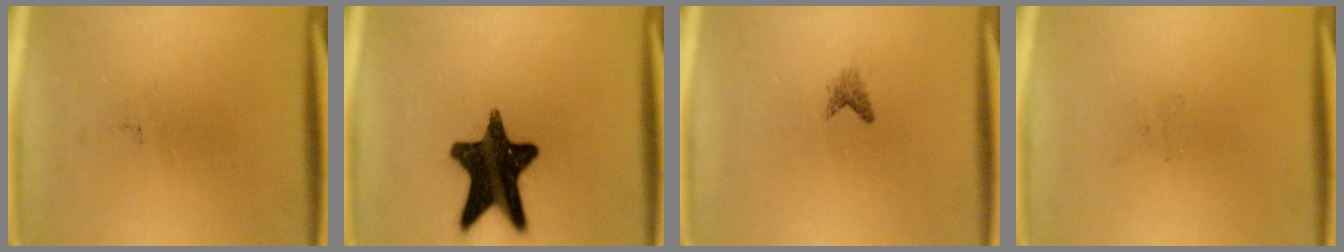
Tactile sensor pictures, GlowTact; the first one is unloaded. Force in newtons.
{"total": 16.7}
{"total": 1.0}
{"total": 0.0}